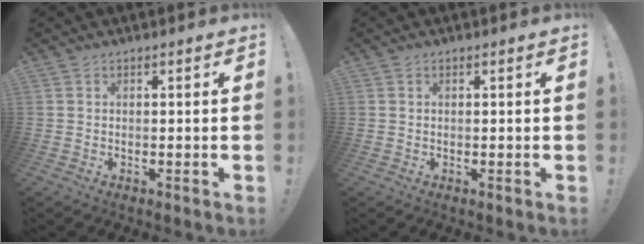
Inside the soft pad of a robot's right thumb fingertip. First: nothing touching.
{"total": 0.0}